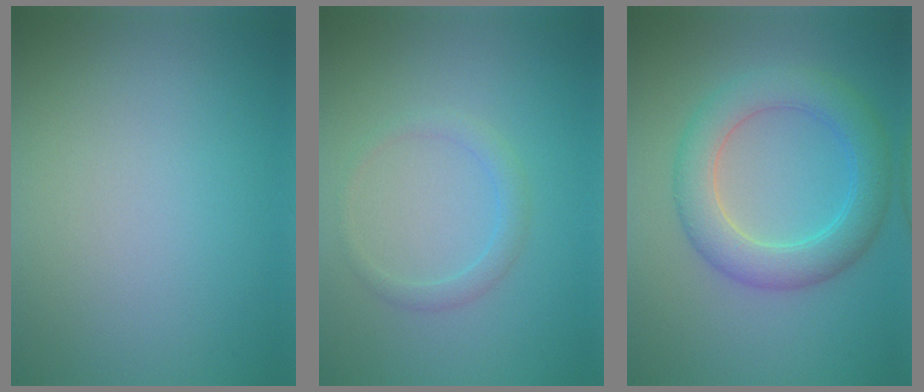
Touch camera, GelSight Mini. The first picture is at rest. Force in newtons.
{"total": 1.6, "press": 1.6, "slide": 0.1}
{"total": 5.5, "press": 5.5, "slide": 0.2}